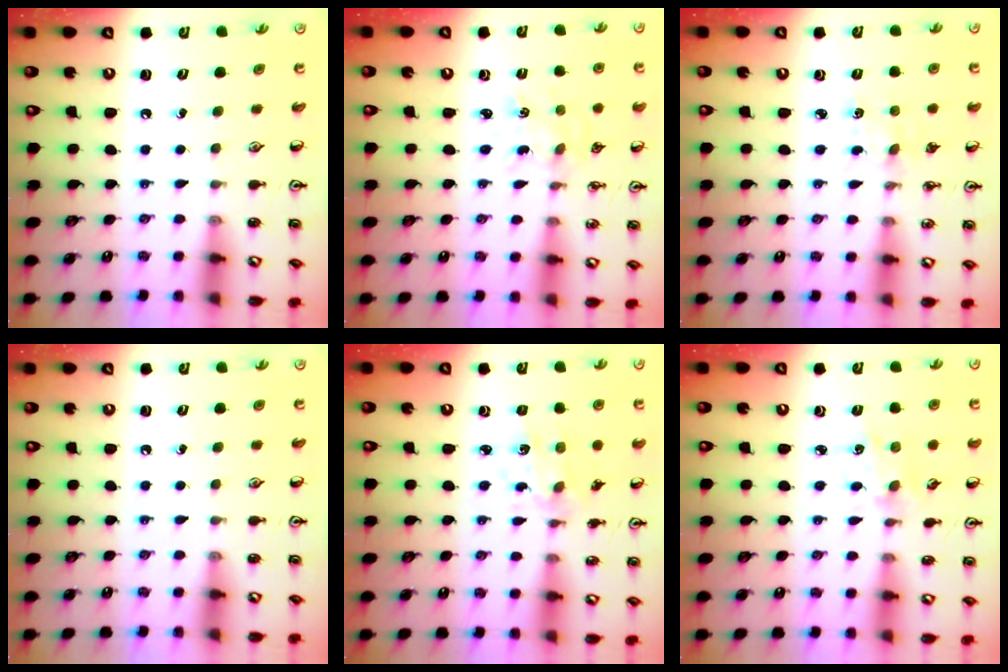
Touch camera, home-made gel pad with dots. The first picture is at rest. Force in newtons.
{"total": 2.3, "press": 2.3, "slide": 0.3}
{"total": 2.8, "press": 2.8, "slide": 0.3}
{"total": 0.0}
{"total": 2.3, "press": 2.3, "slide": 0.6}
{"total": 1.1, "press": 1.1, "slide": 0.1}